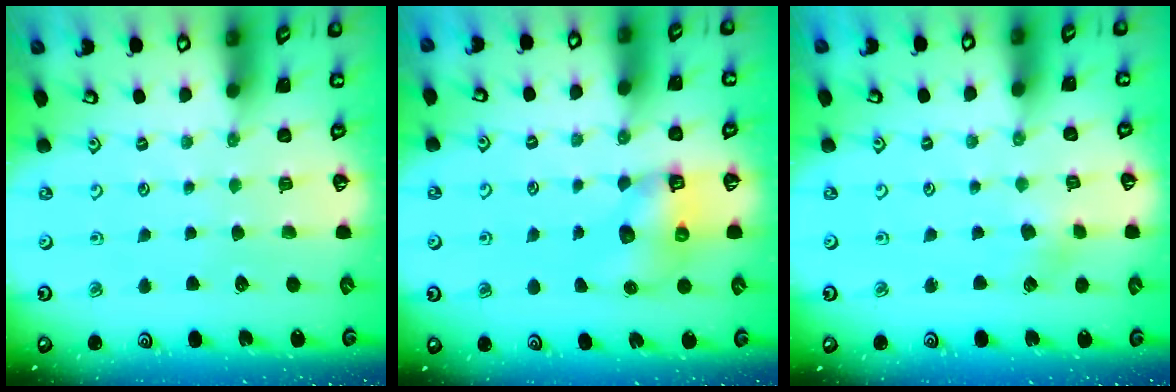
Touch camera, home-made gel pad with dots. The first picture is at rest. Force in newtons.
{"total": 6.6, "press": 6.6, "slide": 0.6}
{"total": 3.3, "press": 3.3, "slide": 0.3}